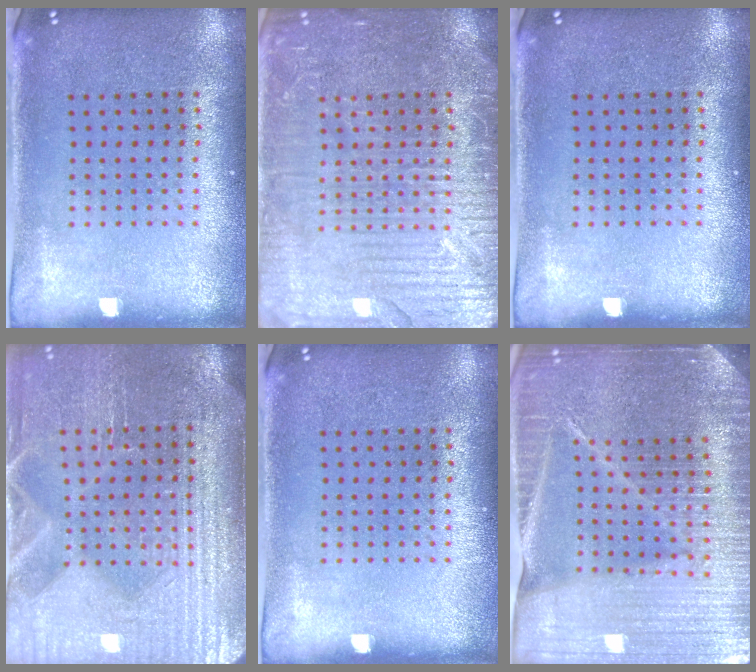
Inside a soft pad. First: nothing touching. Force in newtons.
{"total": 4.1, "press": 4.1, "slide": 0.5}
{"total": 0.0}
{"total": 4.1, "press": 3.9, "slide": 1.3}
{"total": 0.0}
{"total": 5.3, "press": 4.7, "slide": 2.4}